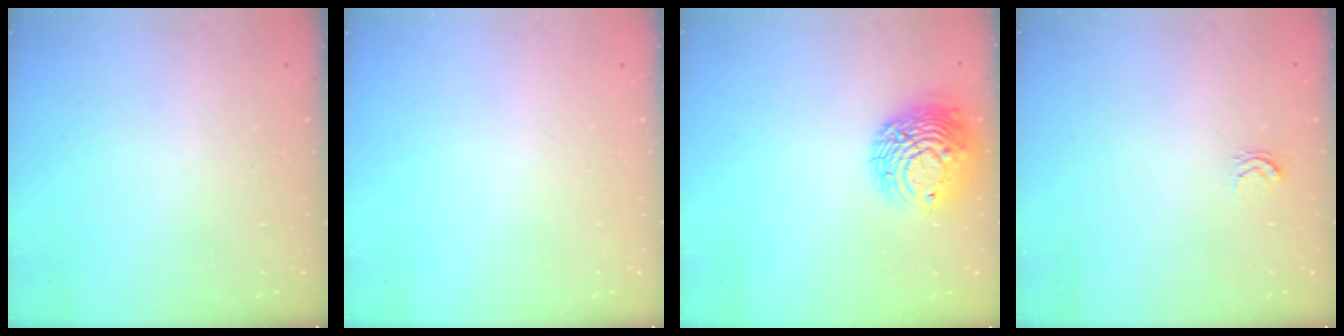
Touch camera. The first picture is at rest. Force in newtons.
{"total": 0.0}
{"total": 12.6, "press": 12.5, "slide": 1.4}
{"total": 2.6, "press": 2.6, "slide": 0.3}